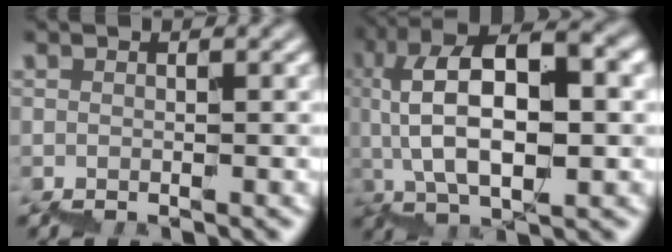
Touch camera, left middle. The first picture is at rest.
{"total": 10.4, "force": [3.2, 3.7, 9.2], "torque": [-0.166, 0.026, 0.054]}